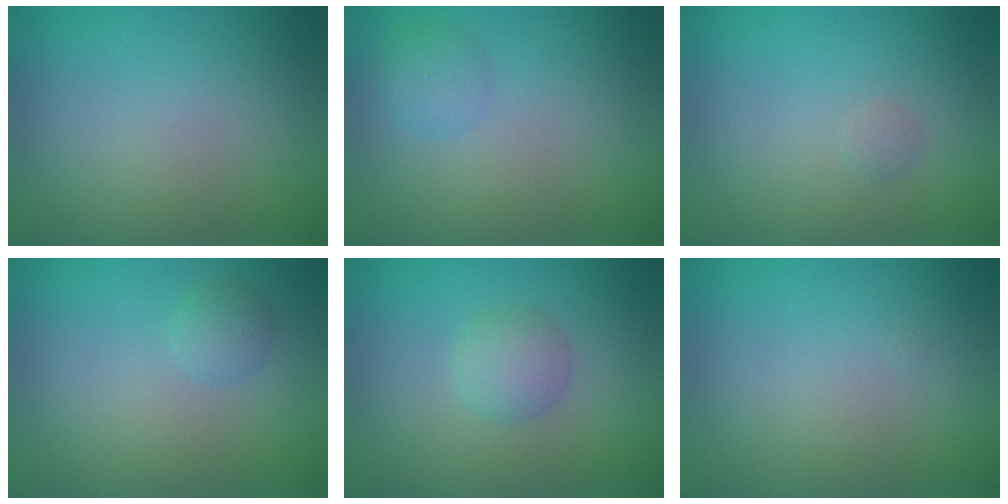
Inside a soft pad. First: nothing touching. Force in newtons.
{"total": 1.9, "press": 1.9, "slide": 0.1}
{"total": 0.6, "press": 0.6, "slide": 0.0}
{"total": 1.3, "press": 1.3, "slide": 0.1}
{"total": 2.2, "press": 2.2, "slide": 0.1}
{"total": 0.0}